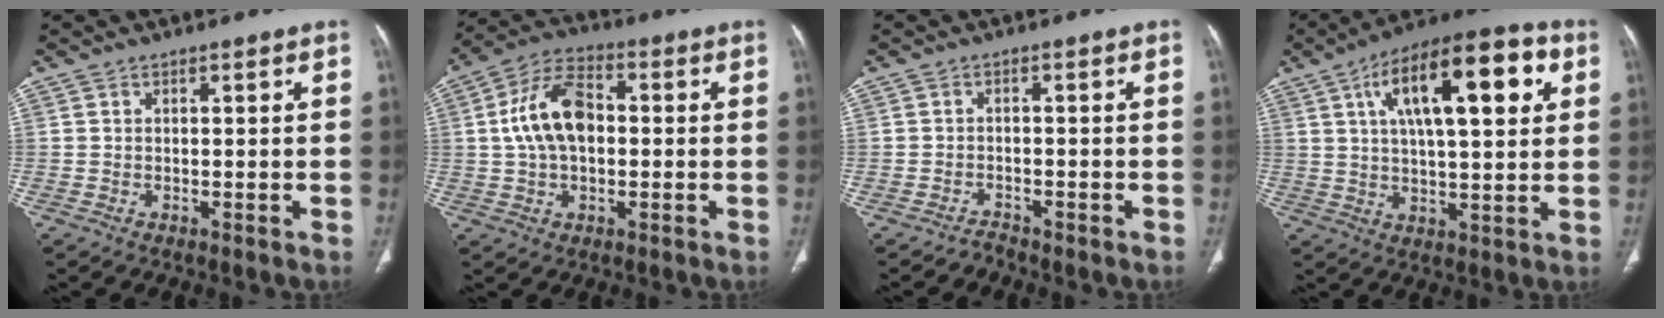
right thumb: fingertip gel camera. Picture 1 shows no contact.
{"total": 12.1, "force": [0.8, 7.4, 9.5], "torque": [-0.176, 0.026, 0.009]}
{"total": 1.5, "force": [-1.4, 0.5, -0.3], "torque": [0.002, 0.006, -0.025]}
{"total": 19.8, "force": [6.7, 7.5, 17.1], "torque": [-0.247, 0.008, 0.096]}